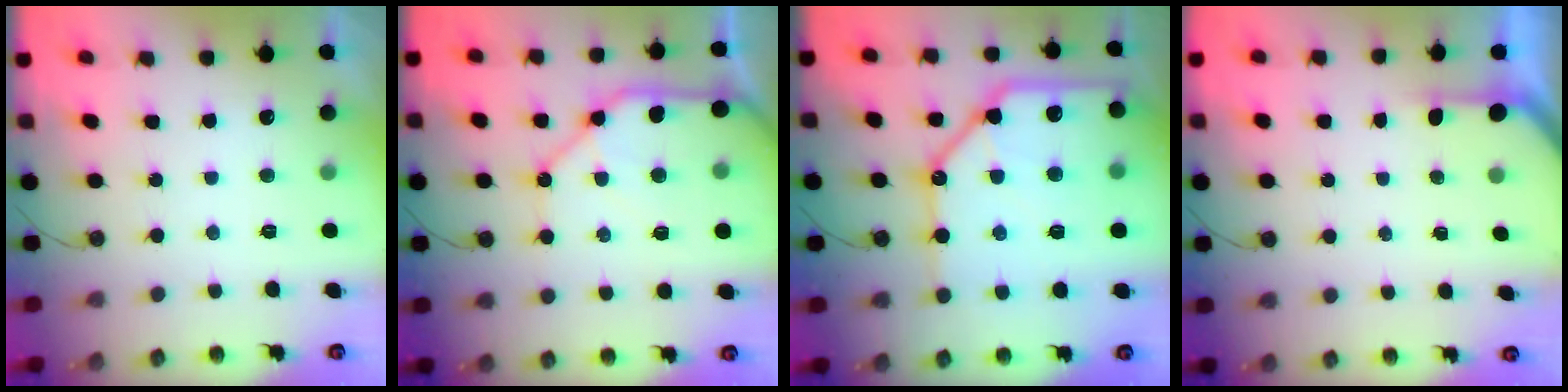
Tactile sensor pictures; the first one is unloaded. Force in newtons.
{"total": 17.9, "press": 17.8, "slide": 2.5}
{"total": 24.1, "press": 23.9, "slide": 3.0}
{"total": 1.4, "press": 1.4, "slide": 0.2}